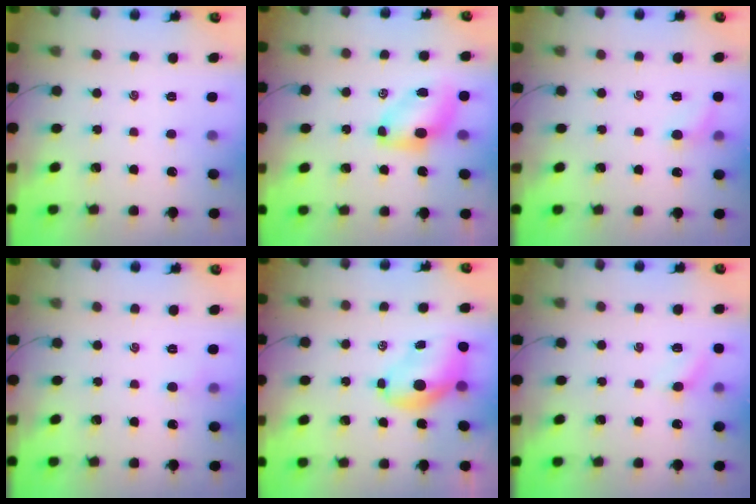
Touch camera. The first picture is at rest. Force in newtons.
{"total": 7.8, "press": 7.7, "slide": 1.3}
{"total": 5.6, "press": 5.3, "slide": 1.8}
{"total": 2.6, "press": 2.4, "slide": 0.8}
{"total": 7.2, "press": 7.0, "slide": 1.5}
{"total": 6.1, "press": 5.8, "slide": 1.9}